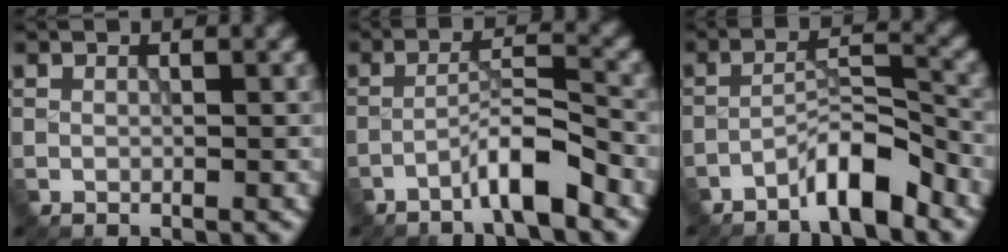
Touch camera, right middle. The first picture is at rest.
{"total": 4.1, "force": [-2.9, 0.3, 2.9], "torque": [-0.051, 0.015, -0.059]}
{"total": 4.7, "force": [-3.6, 0.8, 3.0], "torque": [-0.049, 0.012, -0.070]}